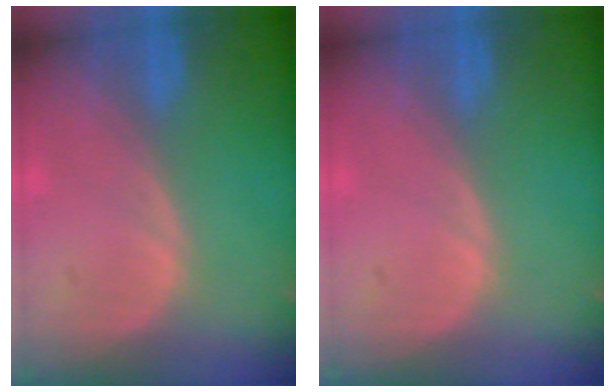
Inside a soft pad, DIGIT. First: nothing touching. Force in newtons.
{"total": 0.0}